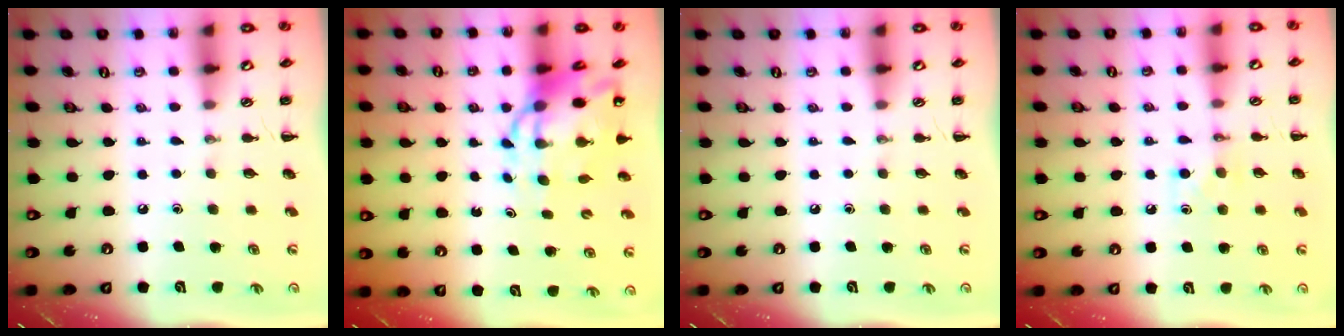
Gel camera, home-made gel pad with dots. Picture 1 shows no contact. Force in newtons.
{"total": 9.8, "press": 9.3, "slide": 2.9}
{"total": 0.0}
{"total": 4.8, "press": 4.5, "slide": 1.4}